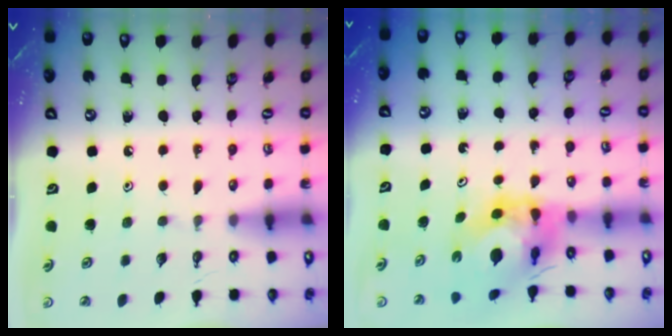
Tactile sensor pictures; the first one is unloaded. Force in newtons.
{"total": 8.5, "press": 8.5, "slide": 0.7}